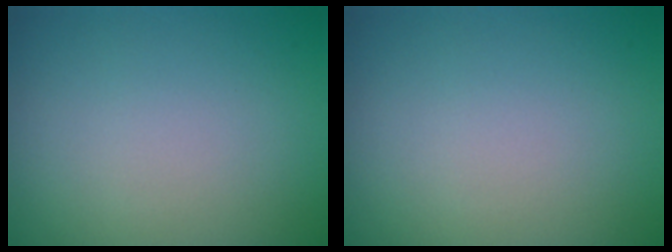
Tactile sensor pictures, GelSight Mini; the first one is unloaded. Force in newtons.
{"total": 0.0}